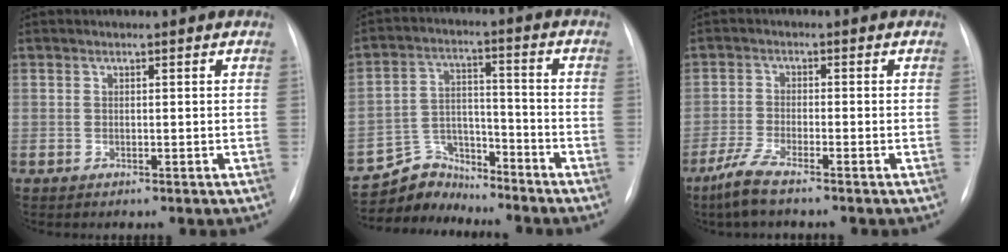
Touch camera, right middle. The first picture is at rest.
{"total": 7.7, "force": [-7.3, 2.3, -1.1], "torque": [0.019, 0.029, -0.135]}
{"total": 4.6, "force": [-3.5, 0.2, 2.9], "torque": [-0.074, -0.012, -0.076]}